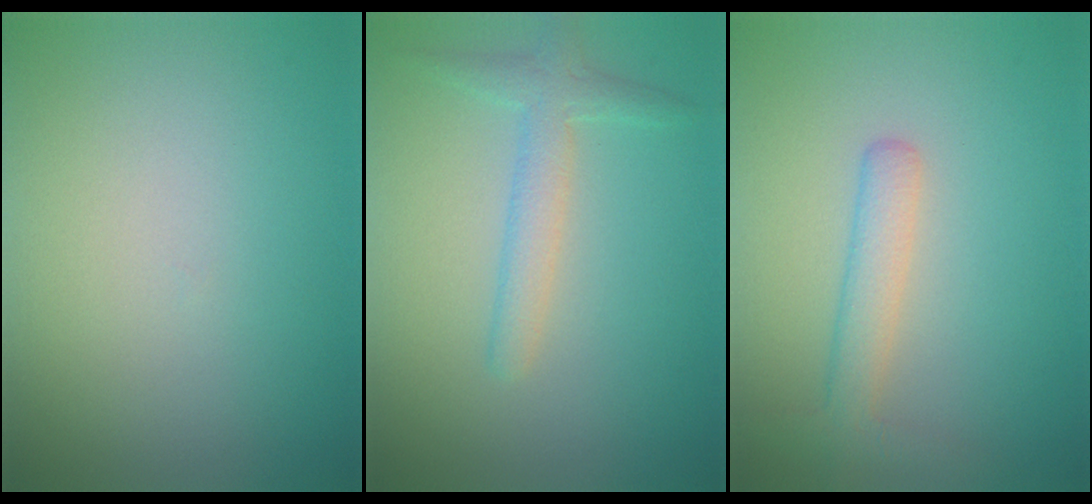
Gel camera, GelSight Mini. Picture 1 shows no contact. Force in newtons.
{"total": 2.5, "press": 2.5, "slide": 0.1}
{"total": 2.3, "press": 2.3, "slide": 0.1}